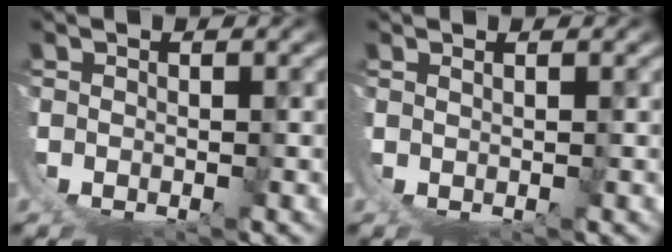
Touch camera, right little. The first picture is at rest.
{"total": 1.7, "force": [0.9, -1.3, 0.3], "torque": [0.003, 0.002, 0.020]}